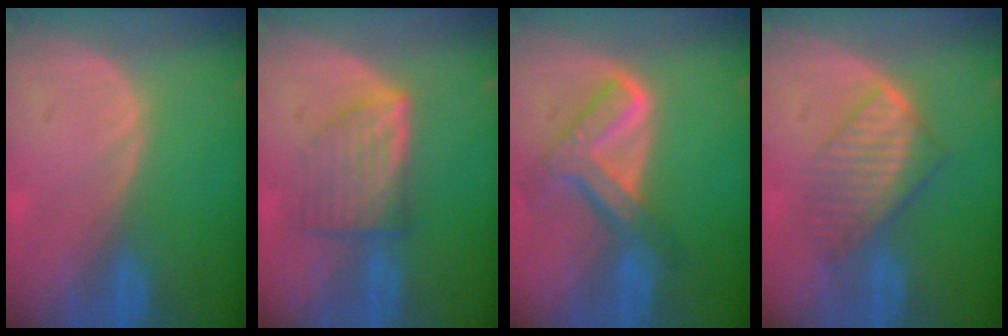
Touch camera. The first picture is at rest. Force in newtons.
{"total": 6.9, "press": 6.2, "slide": 2.9}
{"total": 8.0, "press": 6.8, "slide": 4.3}
{"total": 6.7, "press": 6.4, "slide": 1.9}